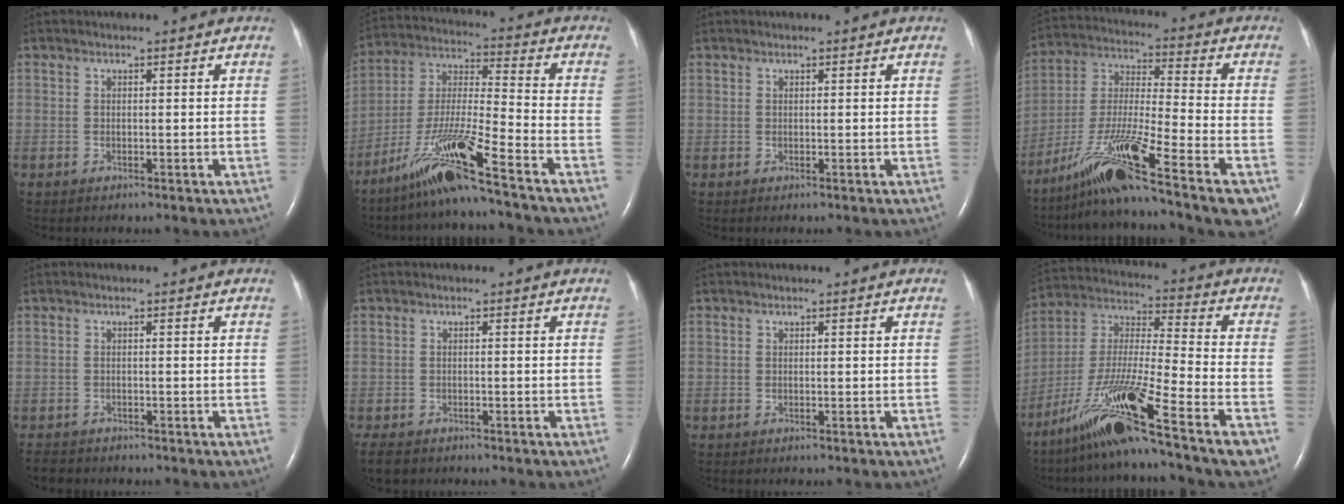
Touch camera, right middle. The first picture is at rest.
{"total": 13.7, "force": [-9.4, -0.9, 9.9], "torque": [-0.206, -0.023, -0.175]}
{"total": 0.0}
{"total": 20.3, "force": [-13.2, 0.9, 15.4], "torque": [-0.271, -0.022, -0.230]}
{"total": 2.5, "force": [-2.3, 0.9, 0.2], "torque": [-0.007, -0.006, -0.036]}
{"total": 3.8, "force": [-3.0, 1.7, 1.5], "torque": [-0.029, -0.007, -0.048]}
{"total": 0.0}
{"total": 19.4, "force": [-12.2, -0.5, 15.1], "torque": [-0.299, -0.036, -0.221]}